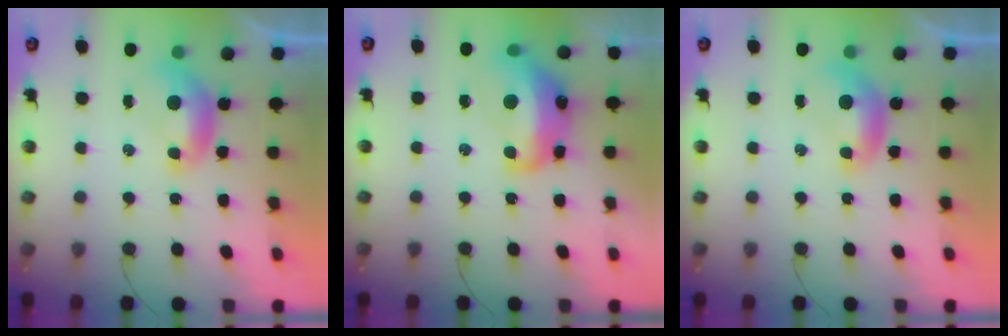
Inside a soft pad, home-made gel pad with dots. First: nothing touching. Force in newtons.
{"total": 10.3, "press": 10.3, "slide": 1.2}
{"total": 0.0}